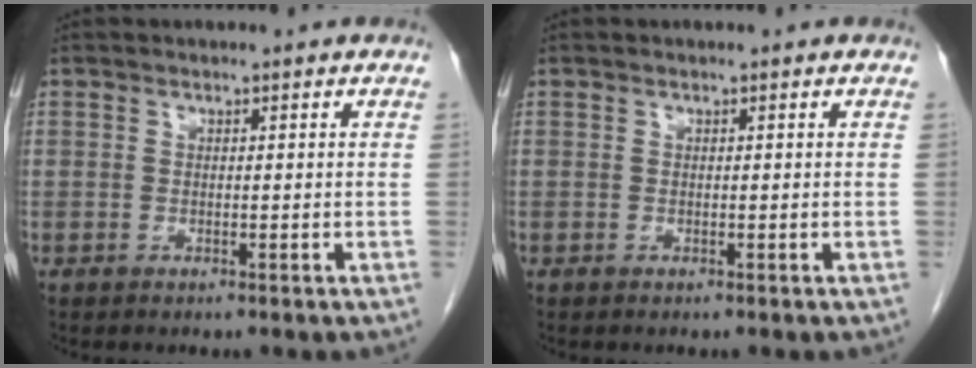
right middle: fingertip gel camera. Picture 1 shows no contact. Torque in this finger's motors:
{"motor_torque": [0.00, 0.00, 0.00, 0.00]}